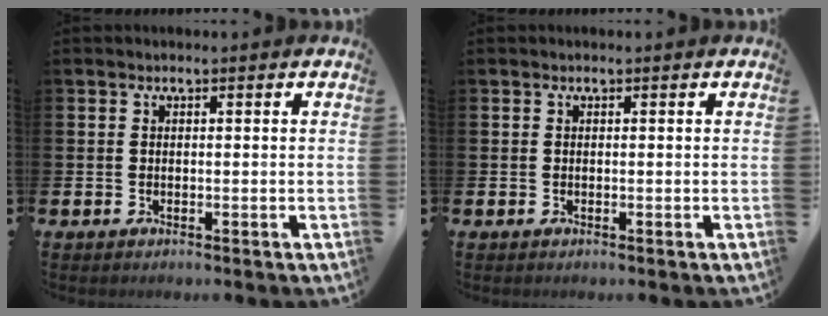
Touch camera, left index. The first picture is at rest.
{"total": 0.0}